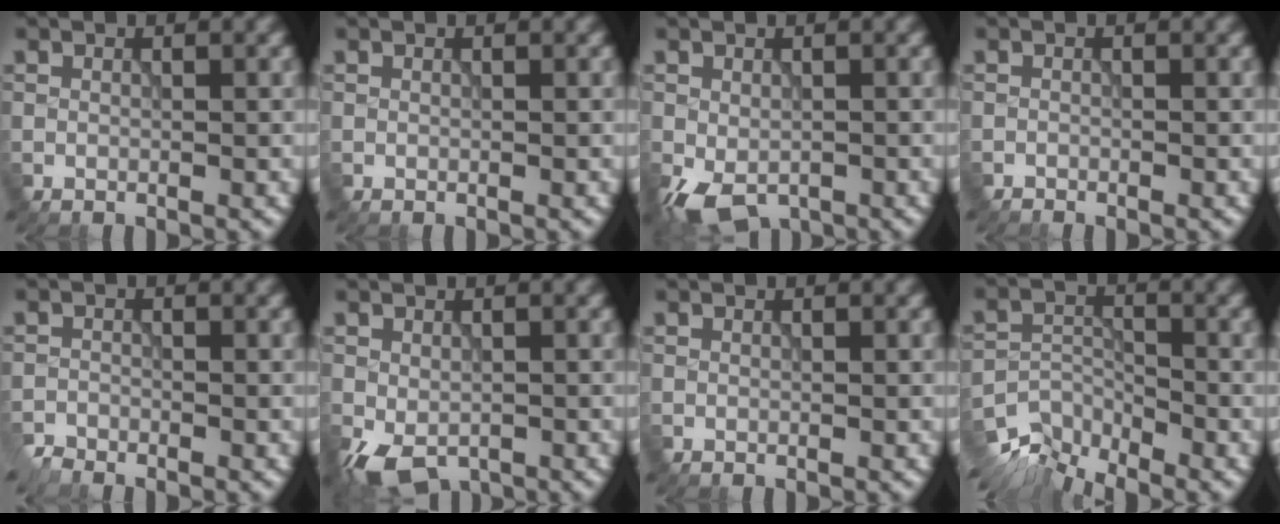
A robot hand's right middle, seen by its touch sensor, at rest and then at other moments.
{"total": 0.0}
{"total": 4.2, "force": [-2.1, 2.5, 2.6], "torque": [-0.054, -0.017, -0.034]}
{"total": 0.7, "force": [-0.6, -0.1, -0.2], "torque": [0.005, -0.004, -0.011]}
{"total": 1.7, "force": [-1.7, 0.2, 0.0], "torque": [-0.005, -0.003, -0.039]}
{"total": 4.1, "force": [-2.1, 2.5, 2.6], "torque": [-0.053, -0.016, -0.033]}
{"total": 0.0}
{"total": 6.8, "force": [-6.3, 2.0, 1.6], "torque": [-0.028, -0.018, -0.113]}